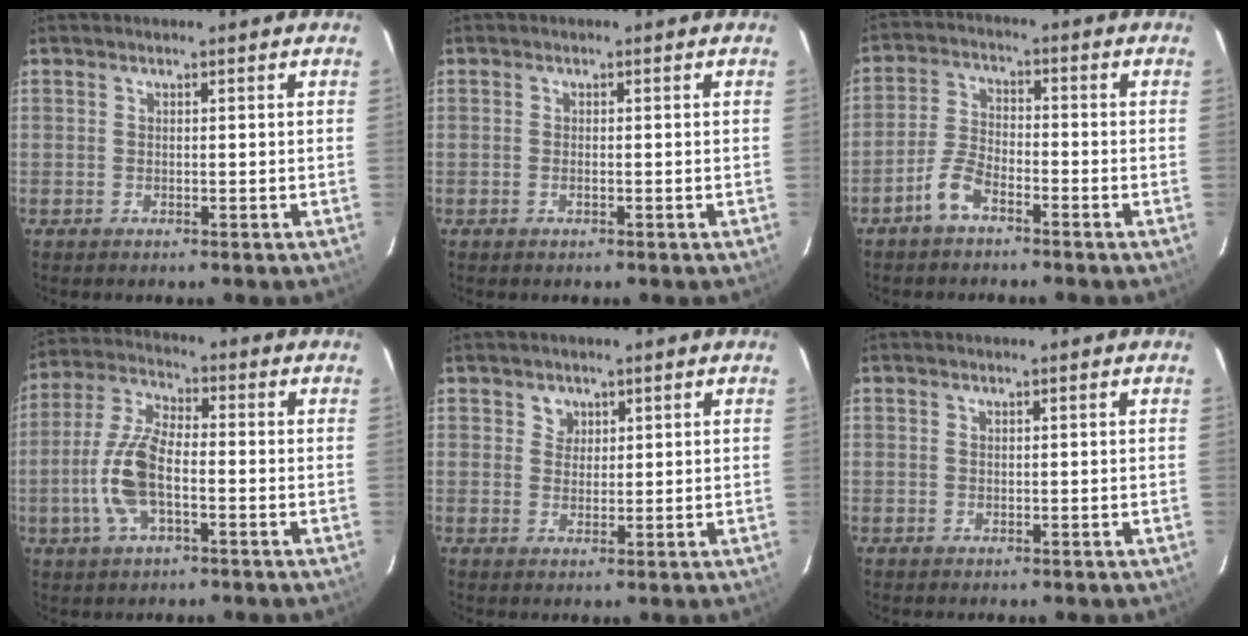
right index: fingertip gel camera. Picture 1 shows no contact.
{"total": 0.7, "force": [-0.3, 0.2, 0.7], "torque": [-0.014, 0.001, -0.005]}
{"total": 5.5, "force": [-3.9, 2.0, 3.3], "torque": [-0.078, 0.010, -0.080]}
{"total": 11.0, "force": [-3.0, 4.3, 9.7], "torque": [-0.212, 0.006, -0.061]}
{"total": 2.4, "force": [1.3, 2.0, 0.0], "torque": [0.011, 0.011, 0.021]}
{"total": 0.0}